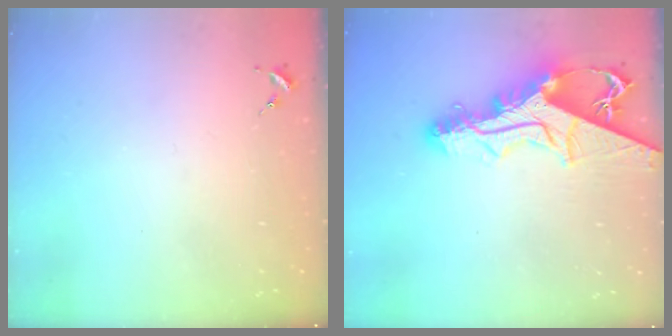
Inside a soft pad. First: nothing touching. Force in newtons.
{"total": 16.6, "press": 16.5, "slide": 1.4}